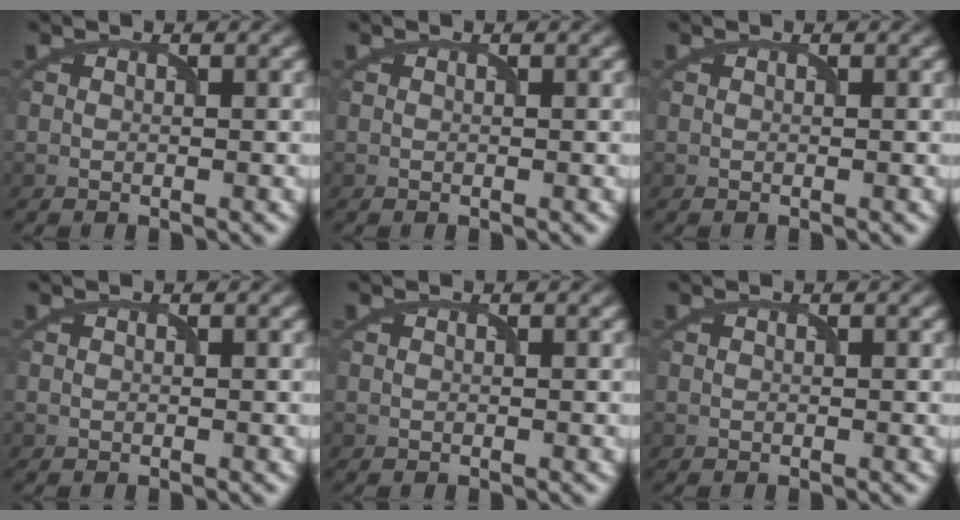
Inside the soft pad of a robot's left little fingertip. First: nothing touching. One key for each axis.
{"total": 0.0}
{"total": 0.0}
{"total": 0.0}
{"total": 0.0}
{"total": 0.0}